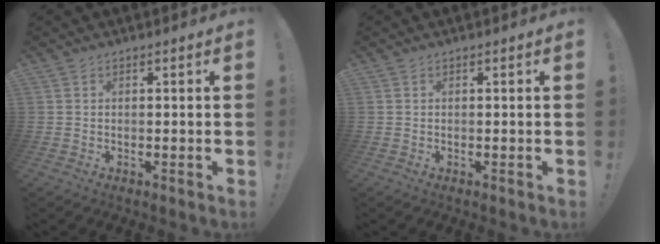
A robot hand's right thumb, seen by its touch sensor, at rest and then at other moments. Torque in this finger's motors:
{"motor_torque": [0.00, 0.00, -0.06, 0.06, 0.04]}